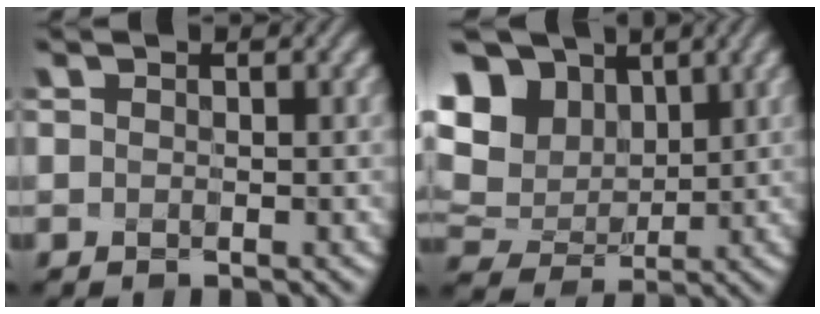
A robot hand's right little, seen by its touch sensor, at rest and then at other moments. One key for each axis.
{"total": 10.7, "fx": 4.8, "fy": 8.0, "fz": 5.3, "tx": -0.131, "ty": 0.023, "tz": 0.089}